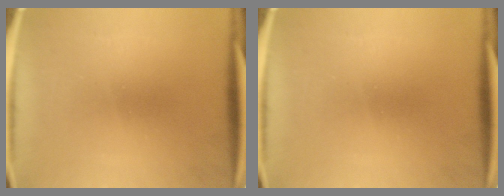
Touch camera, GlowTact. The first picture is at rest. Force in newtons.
{"total": 0.0}